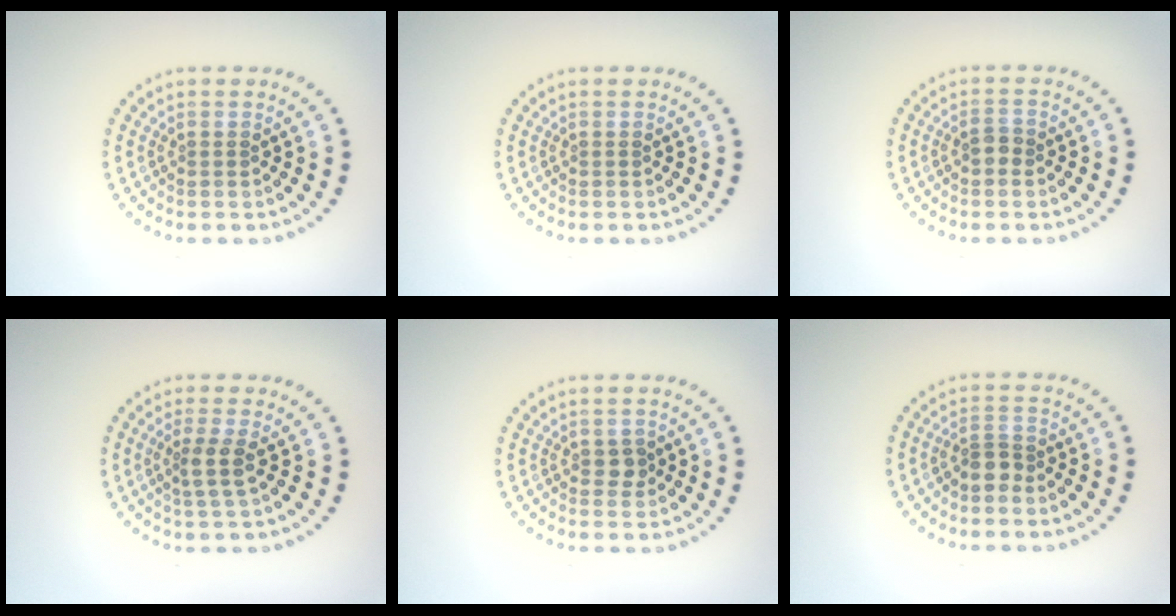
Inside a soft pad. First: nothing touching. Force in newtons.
{"total": 0.0}
{"total": 1.3, "press": 1.3, "slide": 0.4}
{"total": 2.1, "press": 1.7, "slide": 1.3}
{"total": 1.2, "press": 1.2, "slide": 0.3}
{"total": 1.9, "press": 1.6, "slide": 1.1}